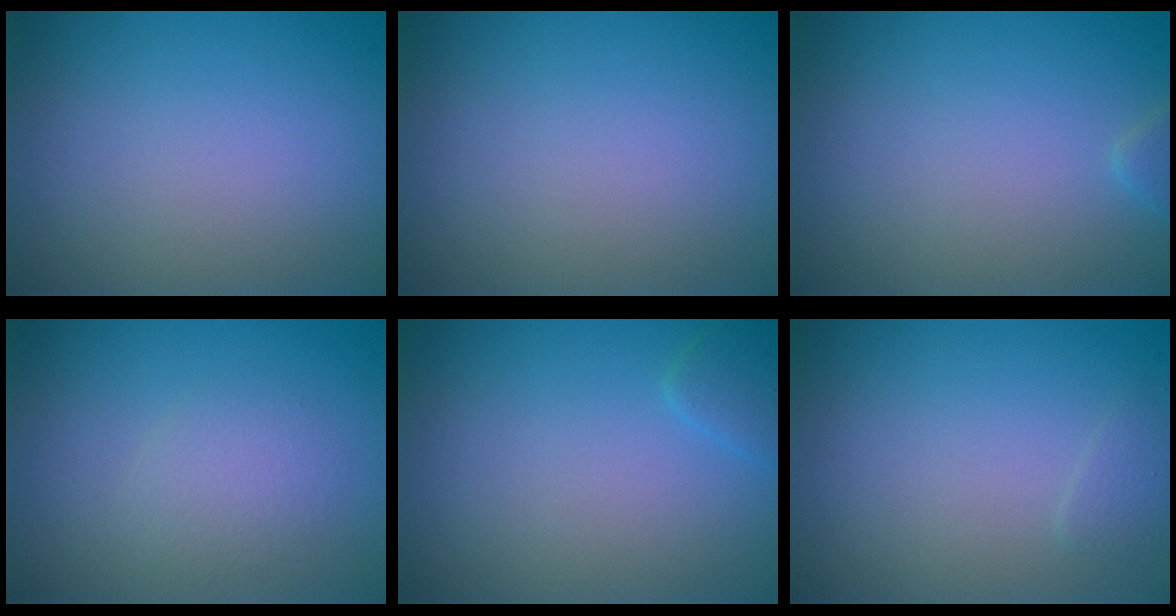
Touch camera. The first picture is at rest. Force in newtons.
{"total": 0.0}
{"total": 1.0, "press": 1.0, "slide": 0.1}
{"total": 1.7, "press": 1.7, "slide": 0.0}
{"total": 1.3, "press": 1.2, "slide": 0.1}
{"total": 0.8, "press": 0.8, "slide": 0.1}